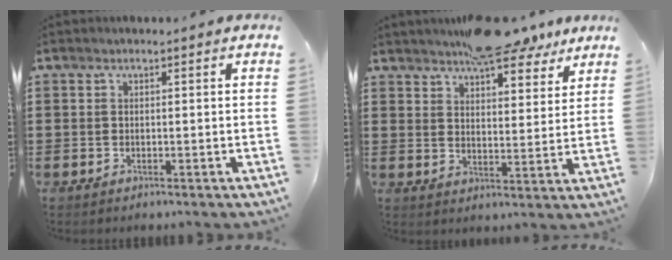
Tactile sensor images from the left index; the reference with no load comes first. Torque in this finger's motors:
{"motor_torque": [1.84, -0.07, 0.43, 0.15]}